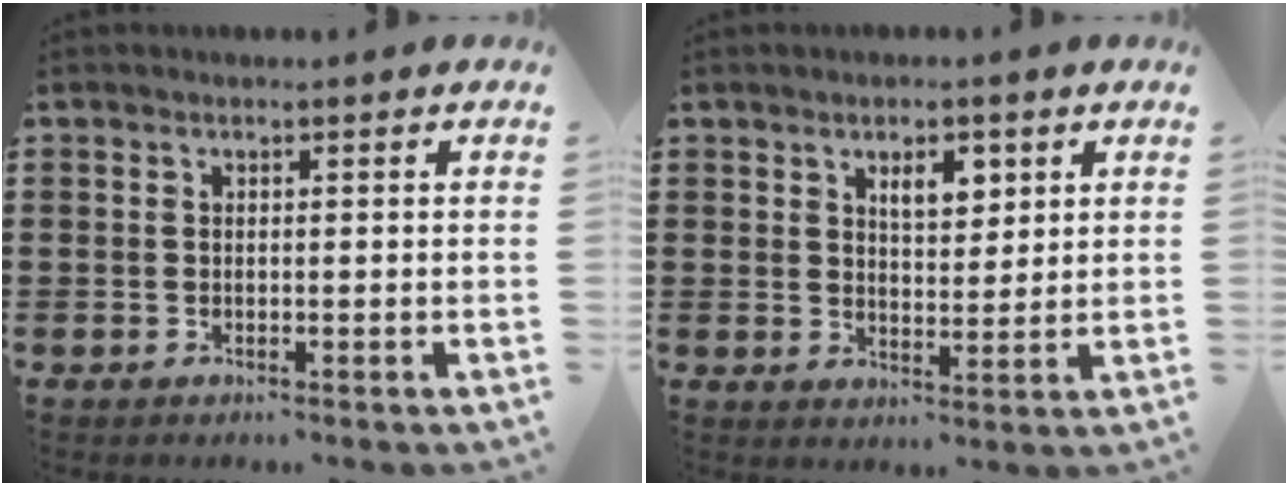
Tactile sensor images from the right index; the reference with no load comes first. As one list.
[{"total": 4.5, "force": [2.3, 2.2, 3.2], "torque": [-0.046, 0.000, 0.034]}]